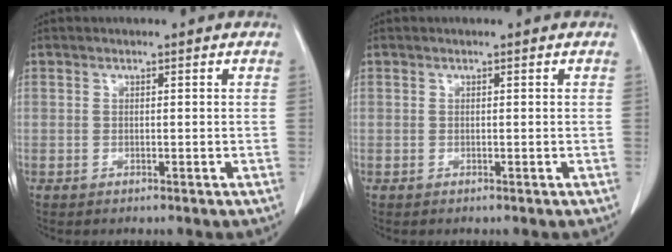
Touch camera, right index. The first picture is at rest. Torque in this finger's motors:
{"motor_torque": [0.05, -0.03, -0.01, 0.00]}